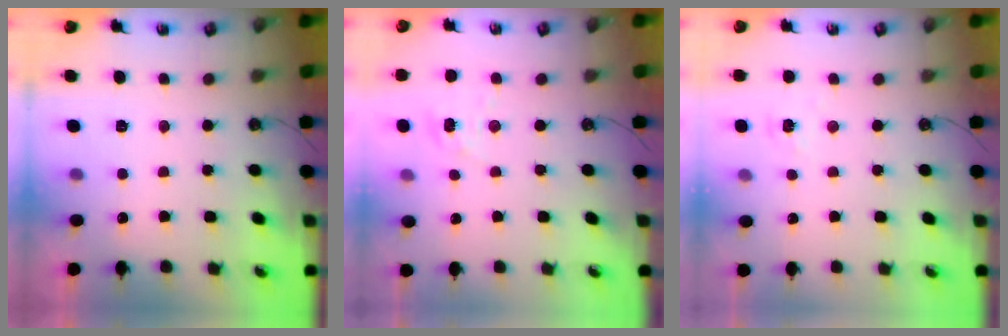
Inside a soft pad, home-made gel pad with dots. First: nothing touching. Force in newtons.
{"total": 2.9, "press": 2.9, "slide": 0.4}
{"total": 5.8, "press": 5.8, "slide": 0.5}